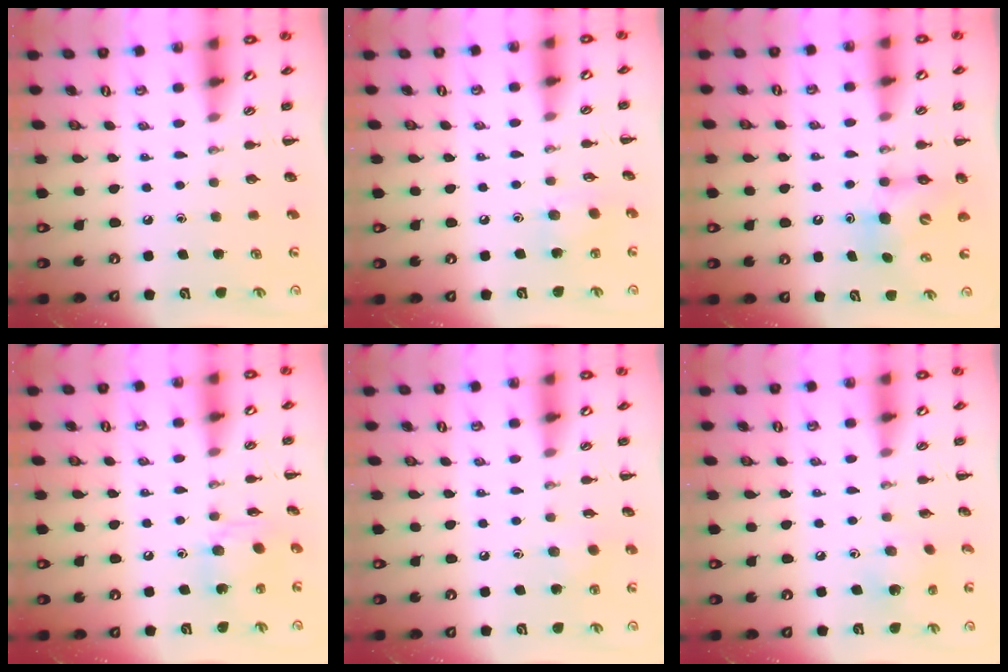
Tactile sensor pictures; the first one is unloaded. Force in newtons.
{"total": 6.0, "press": 6.0, "slide": 0.7}
{"total": 7.3, "press": 7.2, "slide": 1.2}
{"total": 7.5, "press": 7.5, "slide": 0.5}
{"total": 5.2, "press": 4.9, "slide": 1.6}
{"total": 3.5, "press": 3.5, "slide": 0.6}